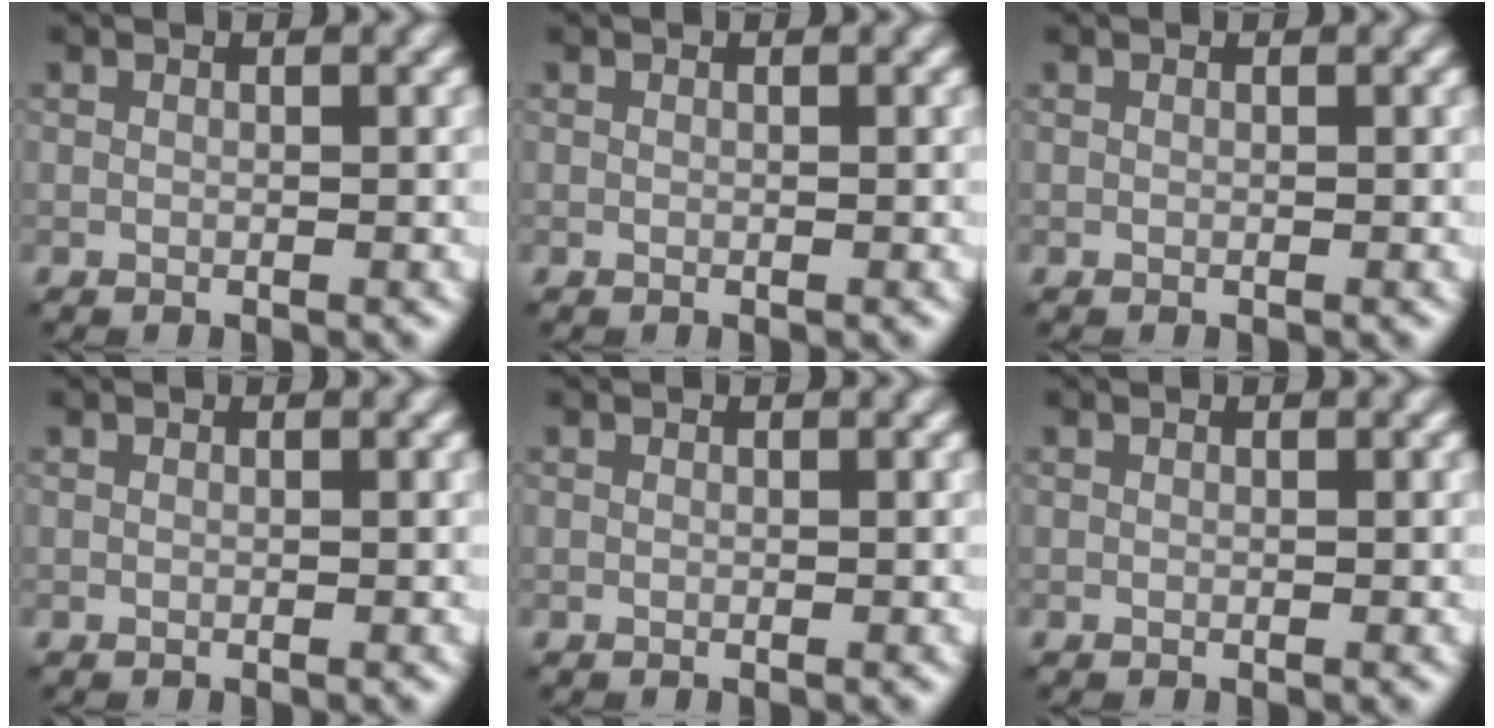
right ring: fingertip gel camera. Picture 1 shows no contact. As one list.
[{"total": 0.0}, {"total": 0.0}, {"total": 0.0}, {"total": 0.0}, {"total": 0.0}]